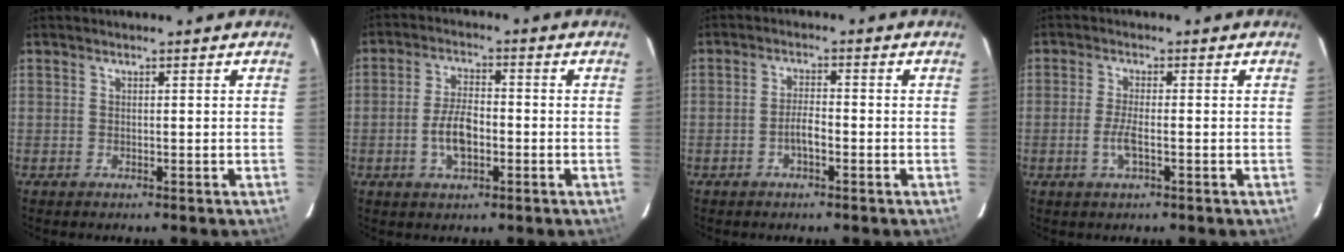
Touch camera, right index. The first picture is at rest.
{"total": 6.8, "force": [-1.9, 3.3, 5.6], "torque": [-0.115, 0.005, -0.032]}
{"total": 2.9, "force": [-1.3, 0.8, 2.4], "torque": [-0.048, 0.003, -0.024]}
{"total": 3.7, "force": [-1.2, 0.8, 3.4], "torque": [-0.072, -0.004, -0.024]}